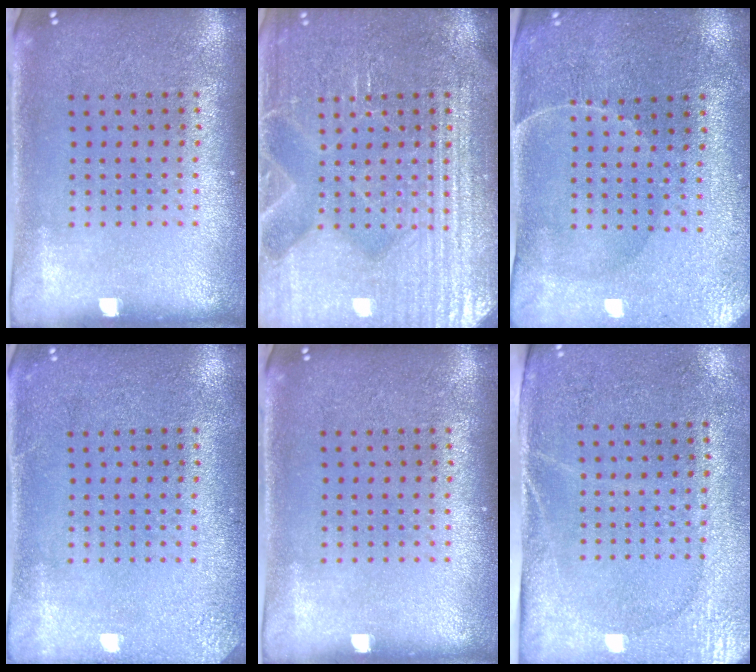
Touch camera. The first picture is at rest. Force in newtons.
{"total": 6.6, "press": 6.6, "slide": 1.0}
{"total": 0.6, "press": 0.5, "slide": 0.4}
{"total": 2.0, "press": 2.0, "slide": 0.3}
{"total": 0.0}
{"total": 2.7, "press": 2.3, "slide": 1.5}